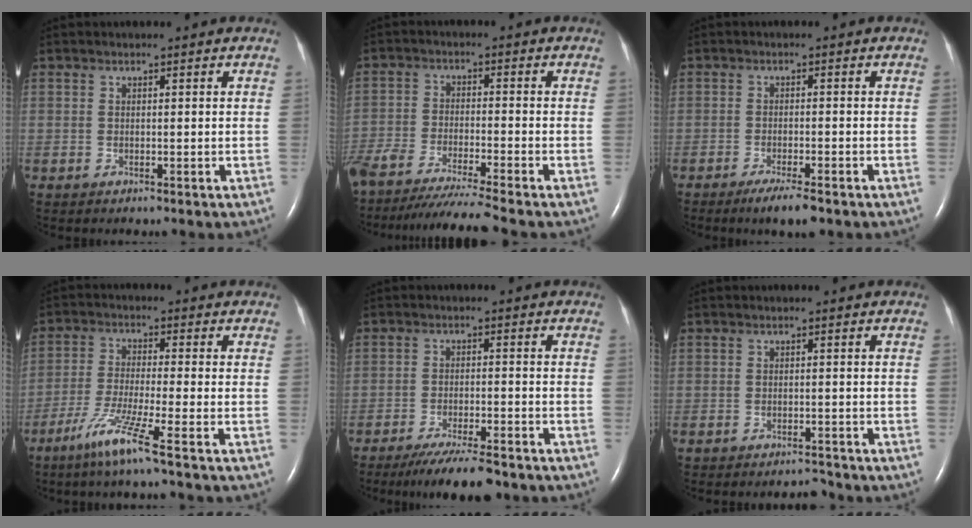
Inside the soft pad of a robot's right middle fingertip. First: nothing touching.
{"total": 11.5, "force": [-10.3, -1.9, 4.9], "torque": [-0.065, -0.033, -0.173]}
{"total": 4.1, "force": [-2.9, 0.3, 2.9], "torque": [-0.049, -0.010, -0.048]}
{"total": 7.5, "force": [-4.6, -1.3, 5.8], "torque": [-0.115, -0.024, -0.095]}
{"total": 8.4, "force": [-6.9, 0.7, 4.7], "torque": [-0.075, -0.020, -0.113]}
{"total": 1.8, "force": [-1.7, 0.3, 0.2], "torque": [-0.002, -0.004, -0.023]}